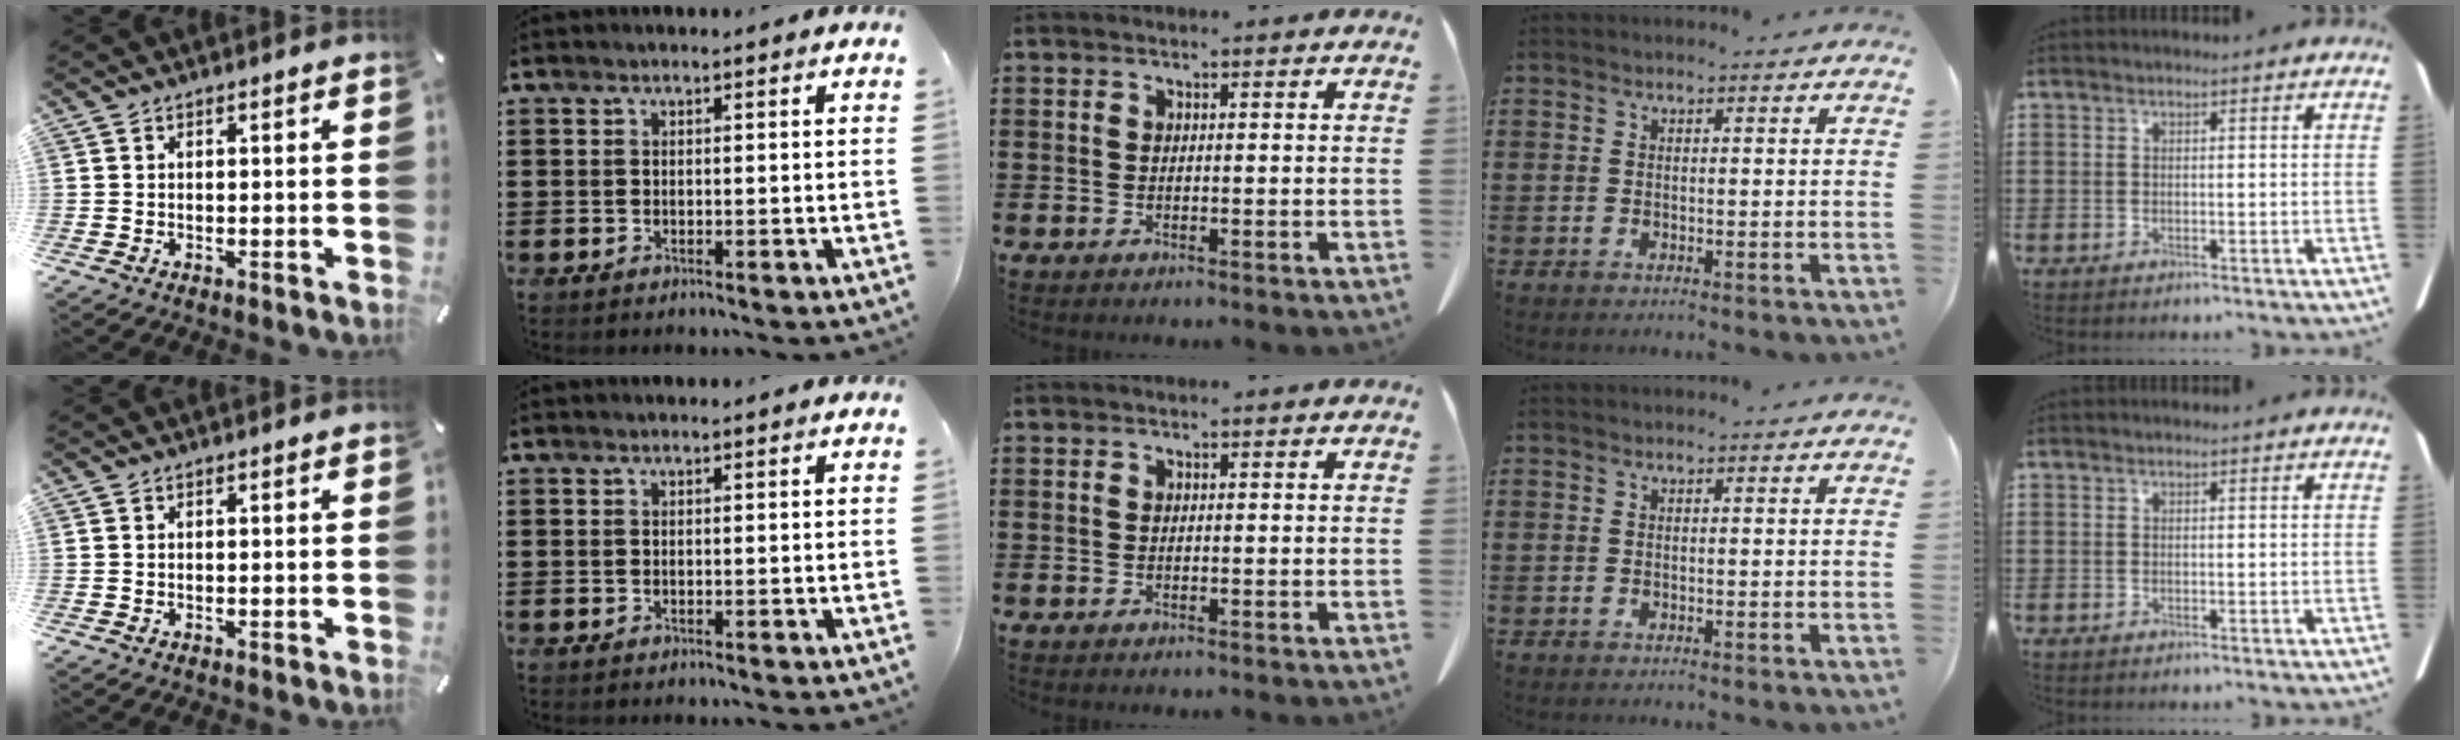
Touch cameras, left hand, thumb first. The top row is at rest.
{}